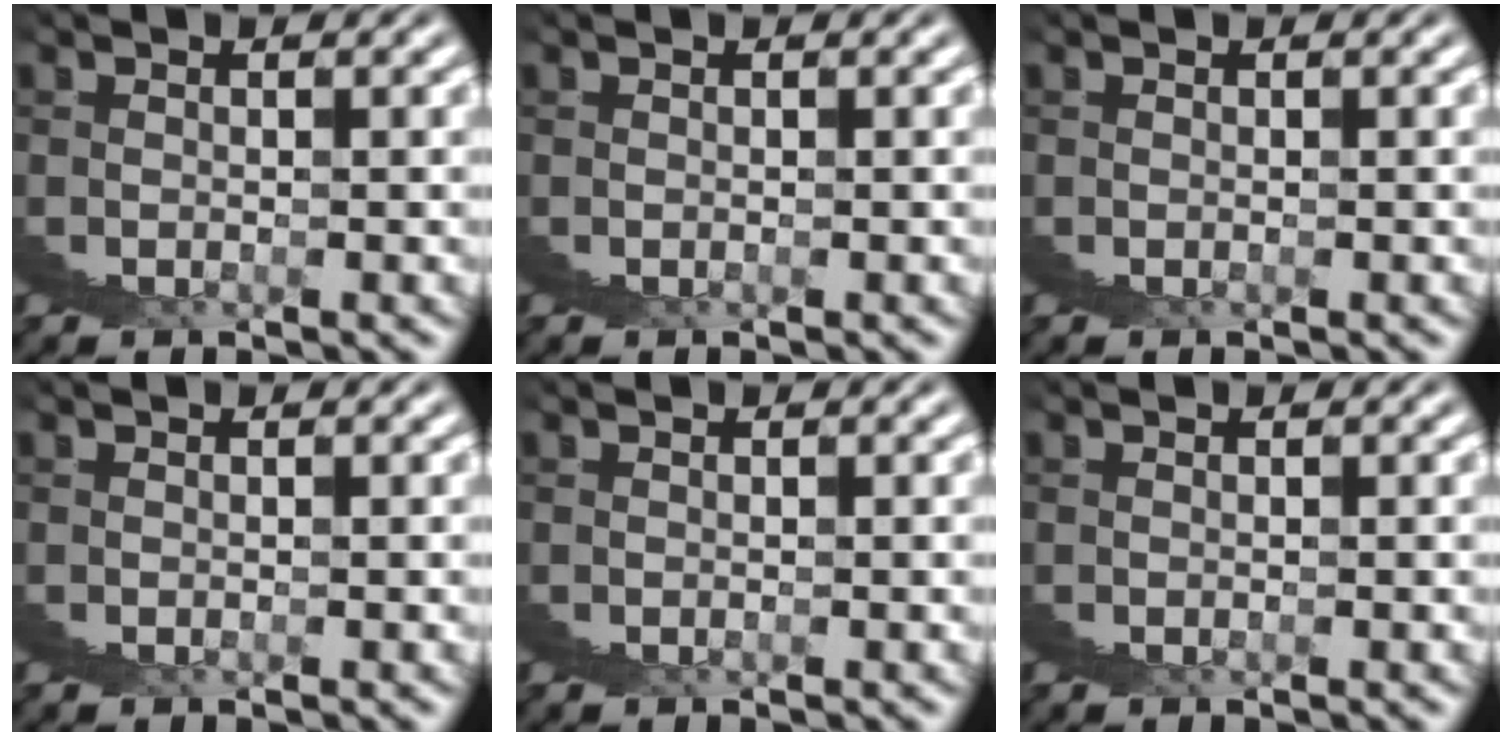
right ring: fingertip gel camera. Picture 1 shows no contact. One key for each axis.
{"total": 0.0}
{"total": 0.0}
{"total": 0.0}
{"total": 0.0}
{"total": 0.0}